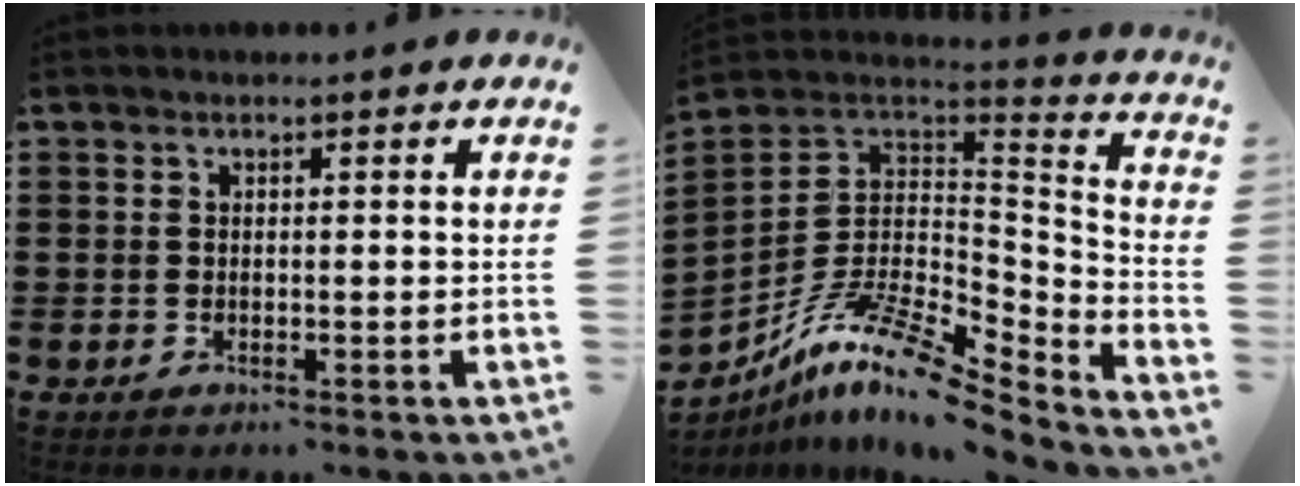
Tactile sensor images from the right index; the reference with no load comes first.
{"total": 13.3, "force": [-8.8, 4.2, 9.0], "torque": [-0.180, 0.016, -0.168]}